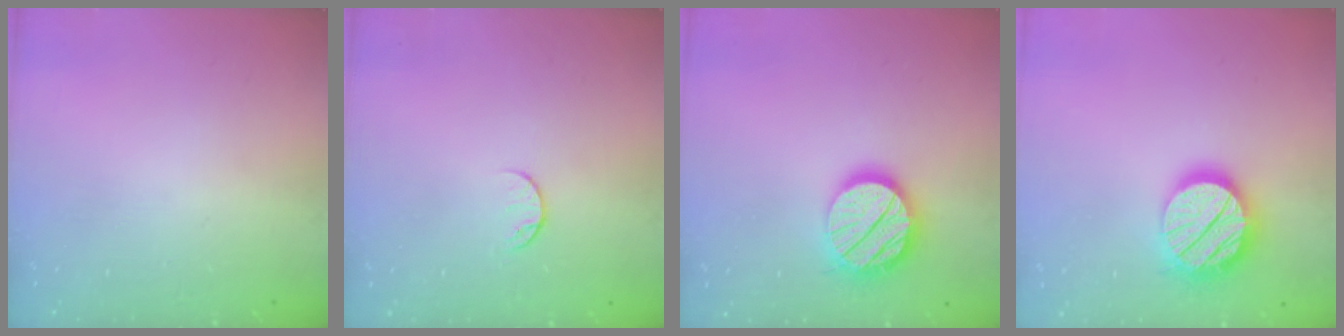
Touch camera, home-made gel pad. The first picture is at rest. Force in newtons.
{"total": 6.7, "press": 6.6, "slide": 0.7}
{"total": 16.3, "press": 16.1, "slide": 2.4}
{"total": 17.7, "press": 17.7, "slide": 0.8}